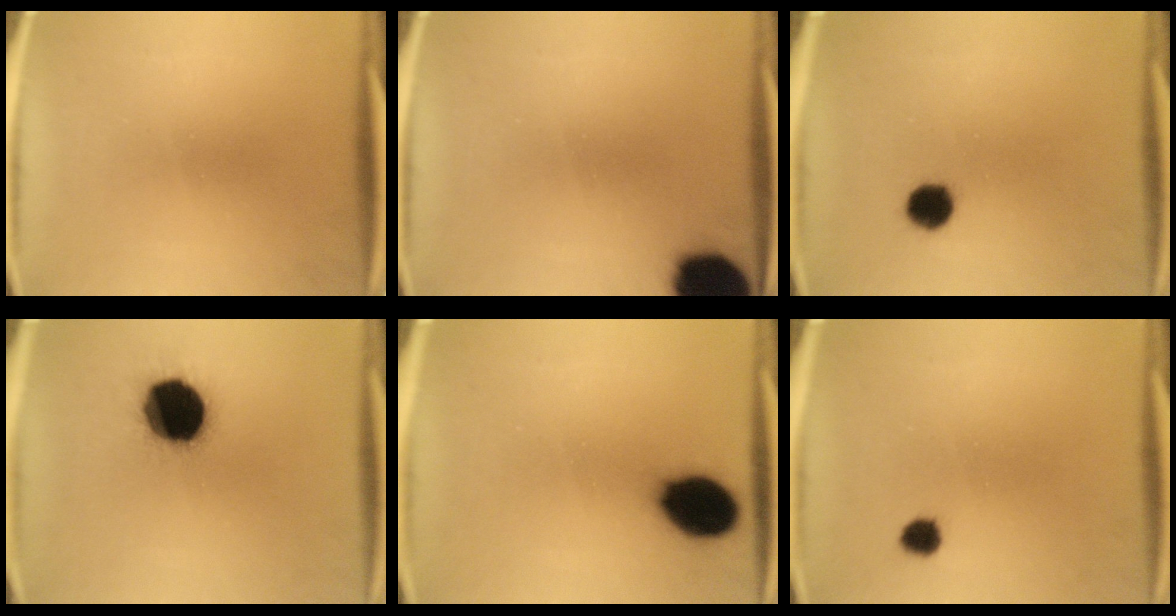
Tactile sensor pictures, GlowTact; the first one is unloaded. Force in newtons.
{"total": 16.8}
{"total": 5.3}
{"total": 19.9}
{"total": 13.7}
{"total": 2.5}